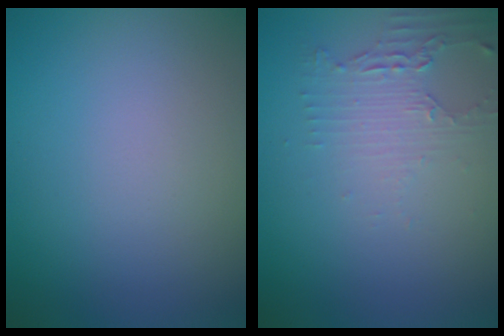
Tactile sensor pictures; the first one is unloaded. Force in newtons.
{"total": 2.0, "press": 1.6, "slide": 1.1}